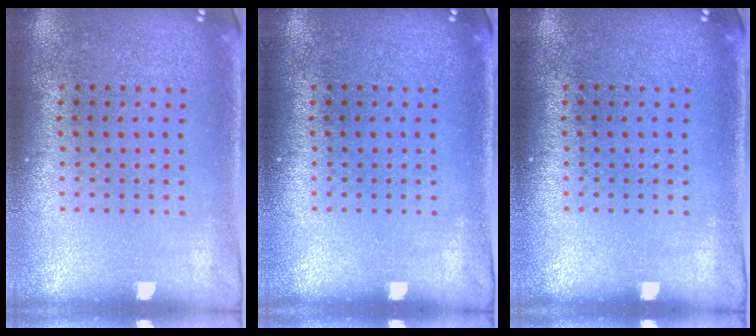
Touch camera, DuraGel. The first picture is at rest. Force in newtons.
{"total": 0.0}
{"total": 0.0}